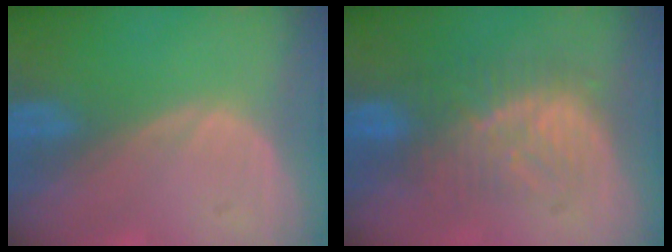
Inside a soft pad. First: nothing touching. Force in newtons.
{"total": 8.0, "press": 7.8, "slide": 1.6}